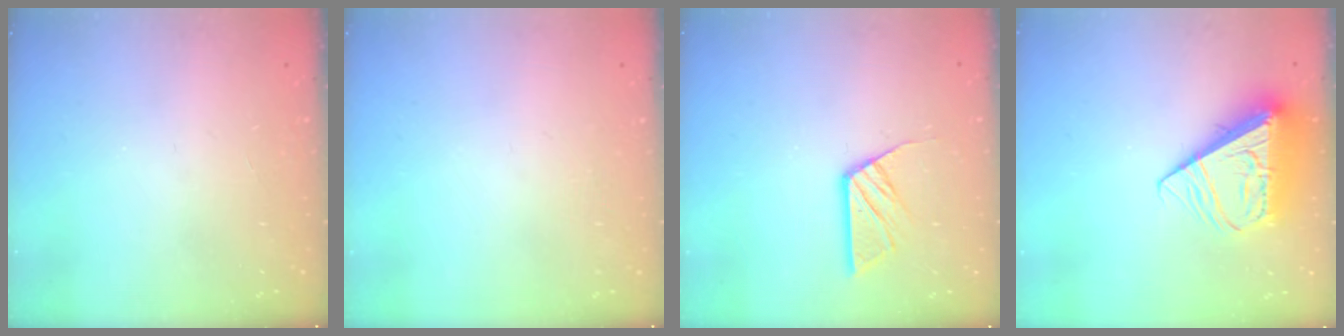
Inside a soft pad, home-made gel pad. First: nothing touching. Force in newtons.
{"total": 0.0}
{"total": 6.9, "press": 6.9, "slide": 0.6}
{"total": 12.8, "press": 12.7, "slide": 1.8}